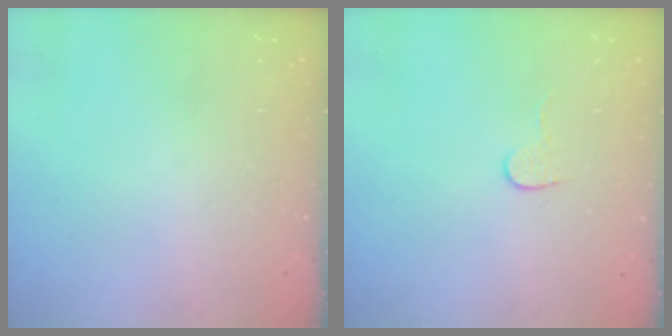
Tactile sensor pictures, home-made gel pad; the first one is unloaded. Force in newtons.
{"total": 4.0, "press": 4.0, "slide": 0.3}